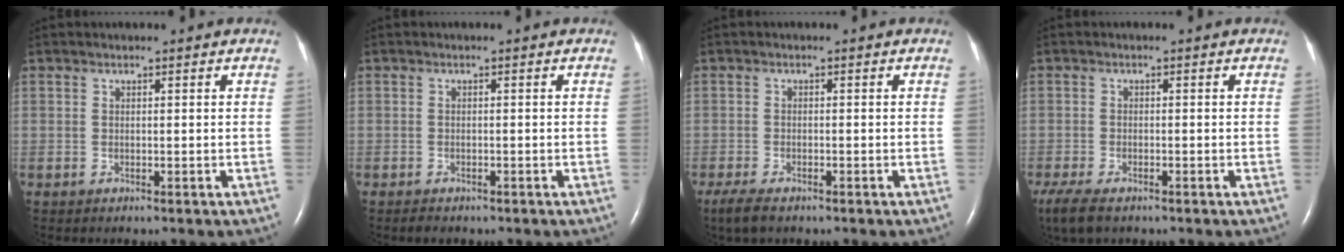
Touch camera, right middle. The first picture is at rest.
{"total": 1.6, "force": [-1.2, 0.7, 0.6], "torque": [-0.012, -0.002, -0.015]}
{"total": 4.0, "force": [-2.9, 1.3, 2.4], "torque": [-0.053, -0.011, -0.045]}
{"total": 7.3, "force": [-5.3, 2.8, 4.3], "torque": [-0.085, -0.018, -0.089]}